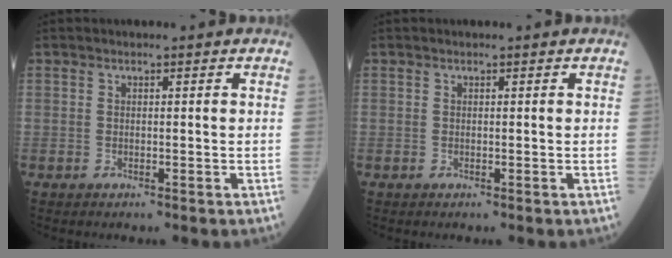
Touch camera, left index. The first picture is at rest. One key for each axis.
{"total": 0.0}